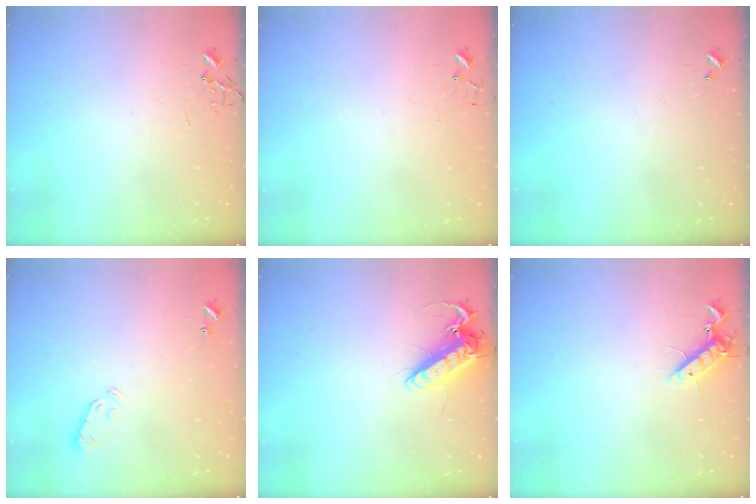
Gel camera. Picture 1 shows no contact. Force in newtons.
{"total": 4.9, "press": 4.8, "slide": 0.4}
{"total": 0.0}
{"total": 3.8, "press": 3.7, "slide": 0.9}
{"total": 13.5, "press": 13.3, "slide": 2.1}
{"total": 10.0, "press": 9.8, "slide": 1.5}